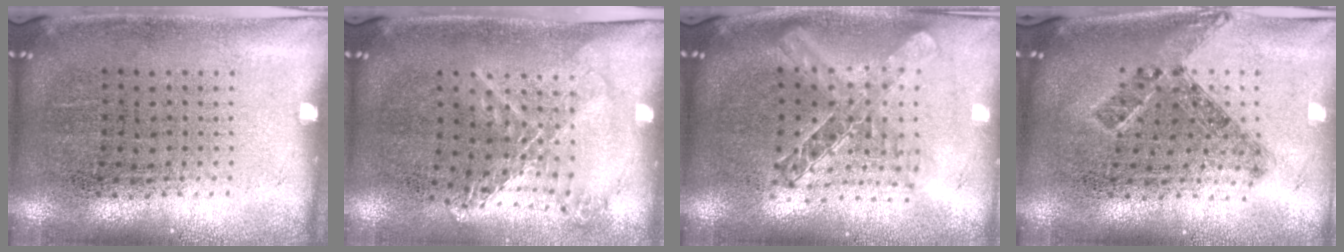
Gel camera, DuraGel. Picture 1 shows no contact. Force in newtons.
{"total": 1.1, "press": 1.1, "slide": 0.3}
{"total": 1.9, "press": 1.6, "slide": 1.0}
{"total": 0.9, "press": 0.8, "slide": 0.4}